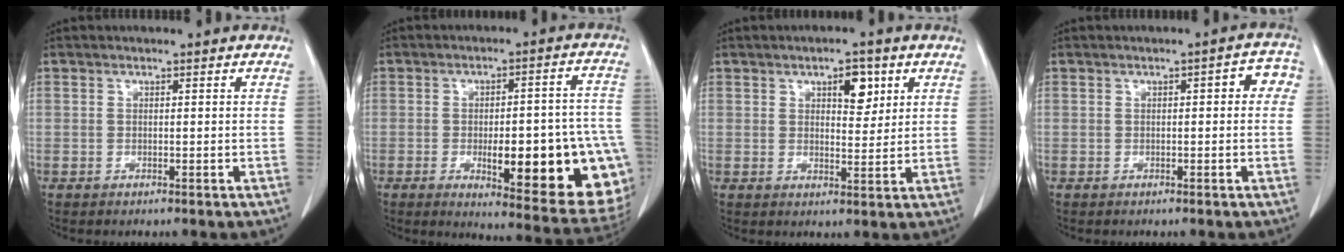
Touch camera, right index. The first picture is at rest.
{"total": 21.9, "force": [-6.2, 5.2, 20.4], "torque": [-0.165, 0.016, -0.058]}
{"total": 4.8, "force": [2.3, 2.1, 3.7], "torque": [-0.053, 0.000, 0.035]}
{"total": 3.5, "force": [0.5, 1.3, 3.2], "torque": [-0.030, 0.019, 0.000]}